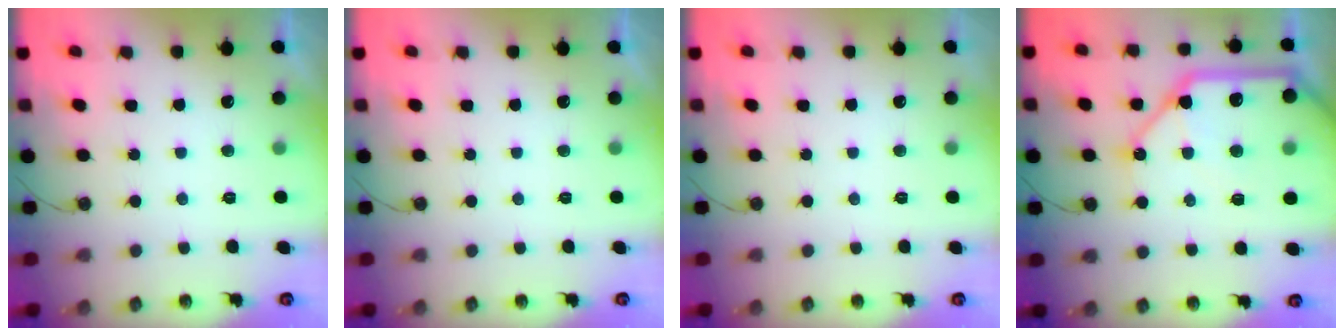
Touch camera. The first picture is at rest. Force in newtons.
{"total": 0.0}
{"total": 0.0}
{"total": 22.6, "press": 22.3, "slide": 3.1}